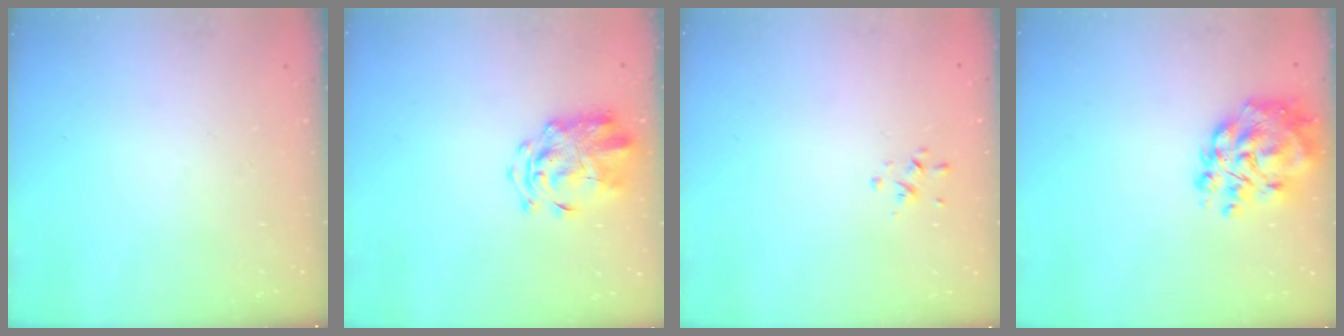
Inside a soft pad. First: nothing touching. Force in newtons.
{"total": 3.1, "press": 2.9, "slide": 1.0}
{"total": 0.6, "press": 0.3, "slide": 0.5}
{"total": 11.8, "press": 11.5, "slide": 2.7}